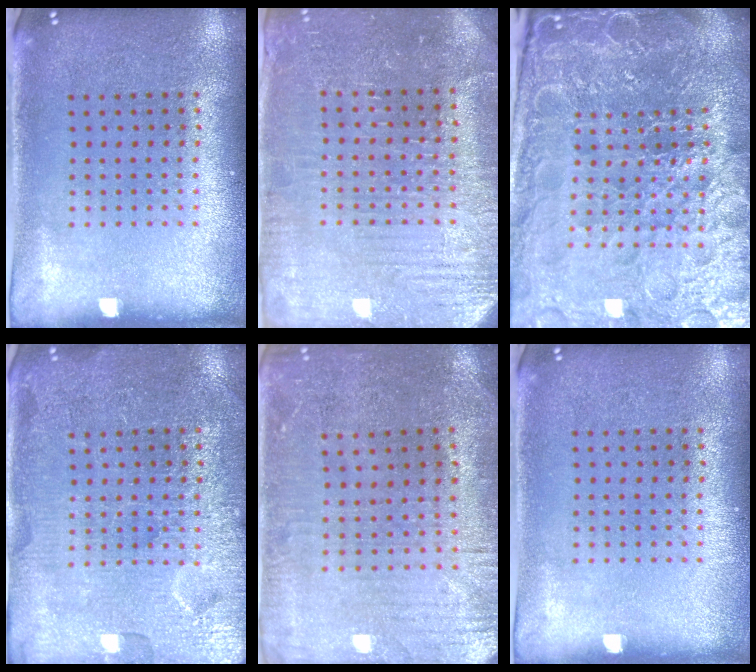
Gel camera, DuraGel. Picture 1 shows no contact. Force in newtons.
{"total": 3.5, "press": 3.5, "slide": 0.6}
{"total": 6.9, "press": 6.0, "slide": 3.3}
{"total": 3.8, "press": 3.8, "slide": 0.7}
{"total": 0.9, "press": 0.7, "slide": 0.6}
{"total": 0.0}